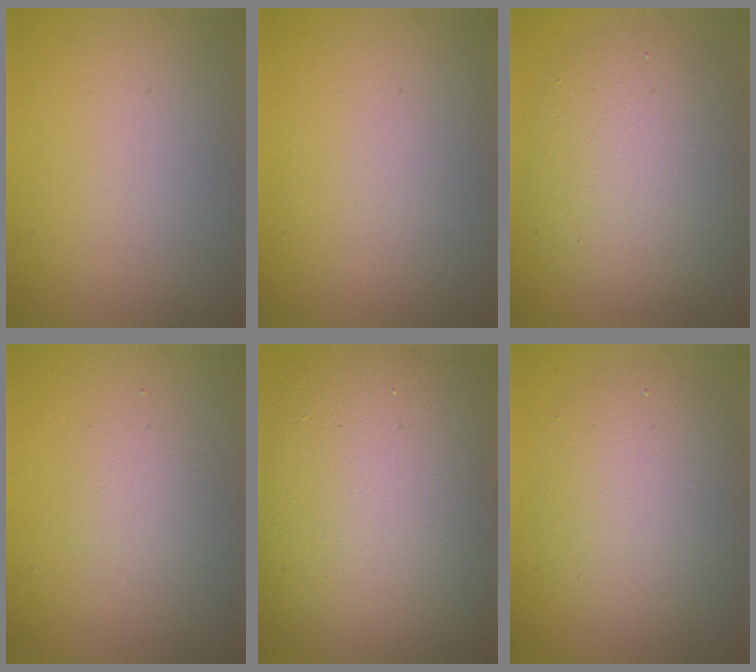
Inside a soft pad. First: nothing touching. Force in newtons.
{"total": 0.0}
{"total": 7.7, "press": 7.7, "slide": 0.3}
{"total": 1.6, "press": 1.6, "slide": 0.1}
{"total": 15.9, "press": 15.9, "slide": 0.8}
{"total": 5.8, "press": 5.8, "slide": 0.4}